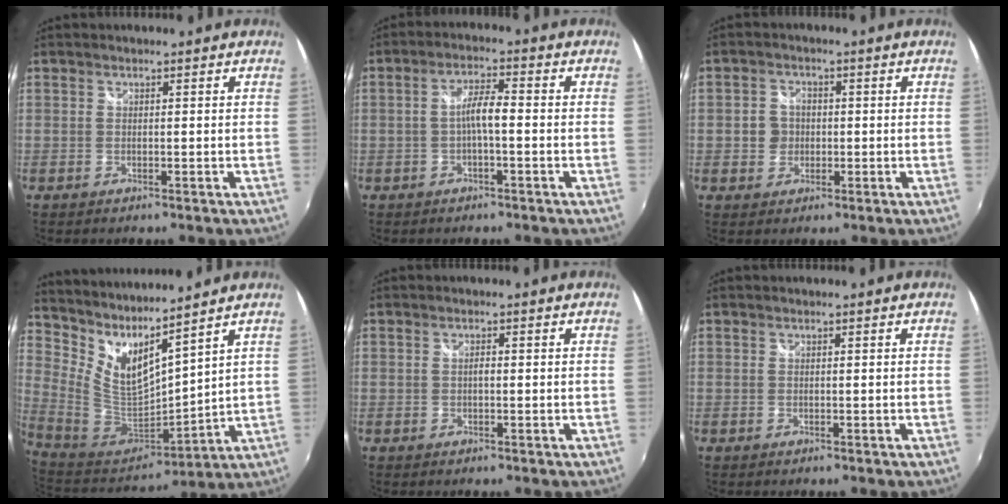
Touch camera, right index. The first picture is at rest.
{"total": 4.1, "force": [-1.1, 0.6, 3.9], "torque": [-0.076, 0.010, -0.019]}
{"total": 3.9, "force": [-0.6, 3.7, 1.2], "torque": [-0.023, 0.007, -0.013]}
{"total": 11.5, "force": [8.7, 2.6, 7.1], "torque": [-0.138, -0.033, 0.182]}
{"total": 0.8, "force": [-0.1, 0.4, 0.7], "torque": [-0.013, 0.003, -0.003]}
{"total": 0.0}